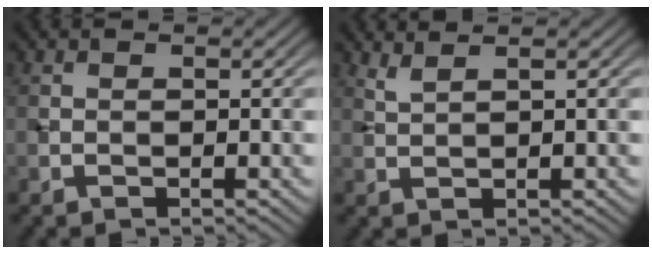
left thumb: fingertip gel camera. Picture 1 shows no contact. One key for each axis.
{"total": 2.0, "fx": 1.5, "fy": 0.4, "fz": 1.2, "tx": -0.028, "ty": 0.007, "tz": 0.028}